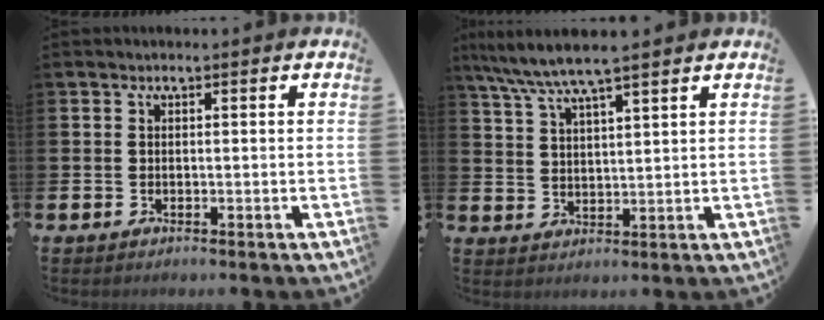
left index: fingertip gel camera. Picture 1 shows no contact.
{"total": 6.2, "force": [5.5, 0.2, 2.8], "torque": [-0.076, -0.020, 0.098]}